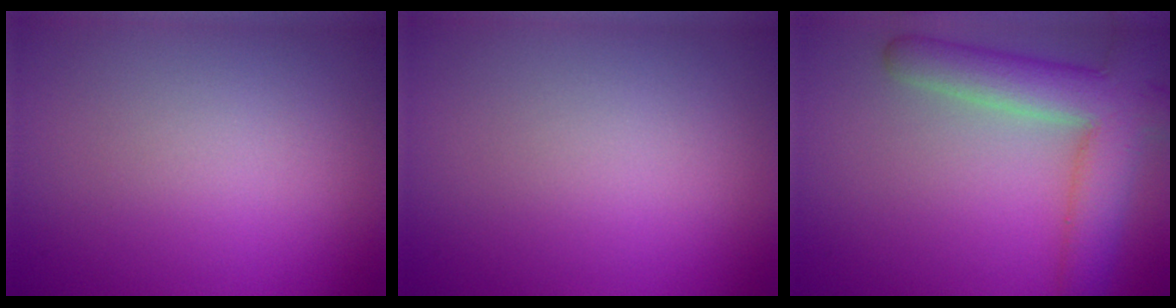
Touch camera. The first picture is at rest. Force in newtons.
{"total": 0.0}
{"total": 7.5, "press": 7.4, "slide": 0.7}